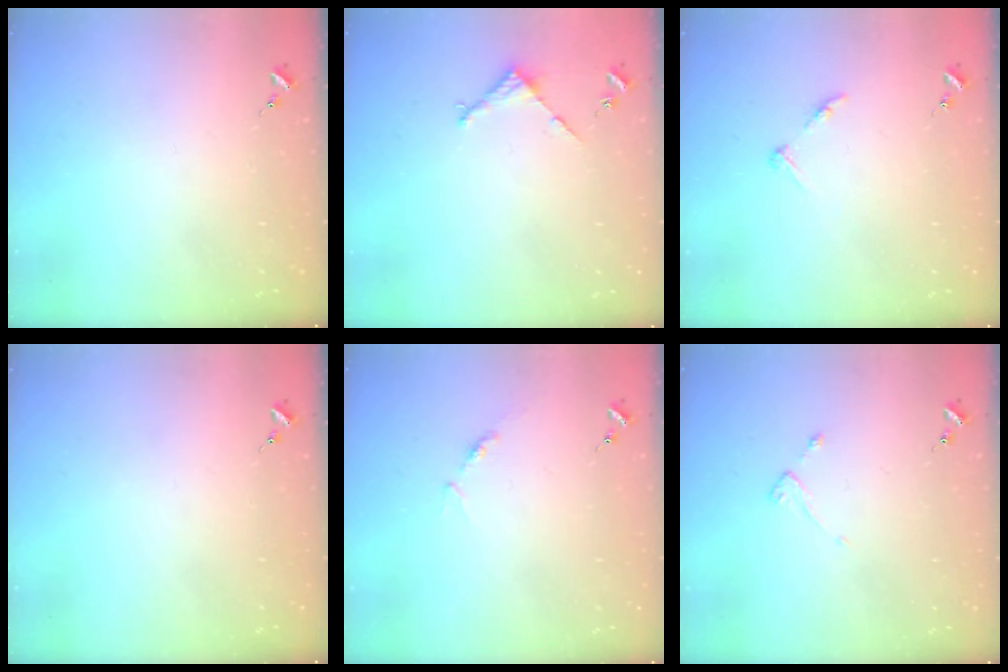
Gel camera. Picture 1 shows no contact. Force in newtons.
{"total": 2.9, "press": 2.8, "slide": 0.2}
{"total": 5.2, "press": 5.2, "slide": 0.6}
{"total": 0.0}
{"total": 4.7, "press": 4.7, "slide": 0.5}
{"total": 2.2, "press": 2.1, "slide": 0.4}